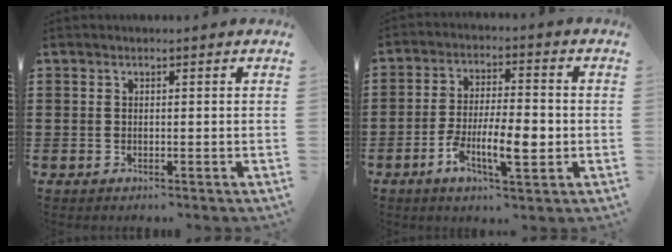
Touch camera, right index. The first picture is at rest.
{"total": 8.5, "force": [-2.7, 3.0, 7.4], "torque": [-0.143, -0.001, -0.050]}